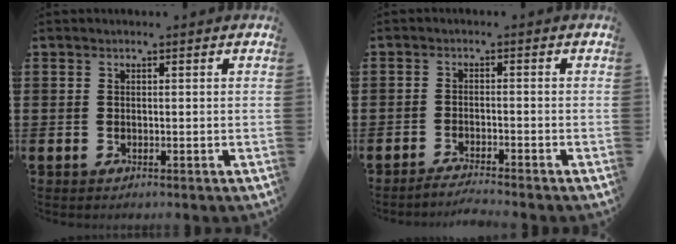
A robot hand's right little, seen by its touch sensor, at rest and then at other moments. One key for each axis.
{"total": 2.0, "fx": -1.9, "fy": -0.2, "fz": 0.5, "tx": -0.008, "ty": 0.003, "tz": -0.036}